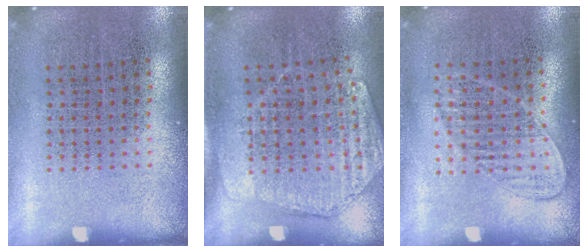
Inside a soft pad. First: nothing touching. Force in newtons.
{"total": 1.6, "press": 1.4, "slide": 0.8}
{"total": 1.0, "press": 1.0, "slide": 0.3}